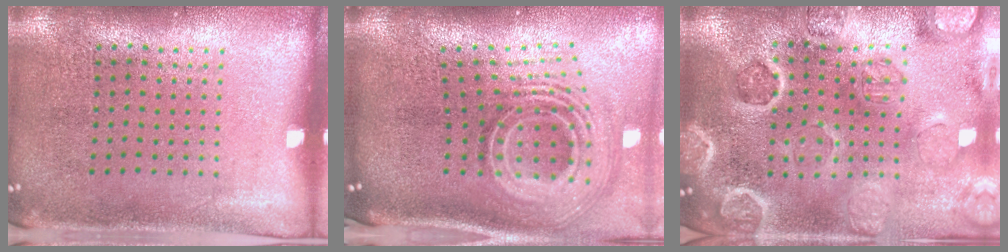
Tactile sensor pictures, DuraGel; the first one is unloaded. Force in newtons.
{"total": 2.9, "press": 1.8, "slide": 2.3}
{"total": 2.9, "press": 2.9, "slide": 0.3}